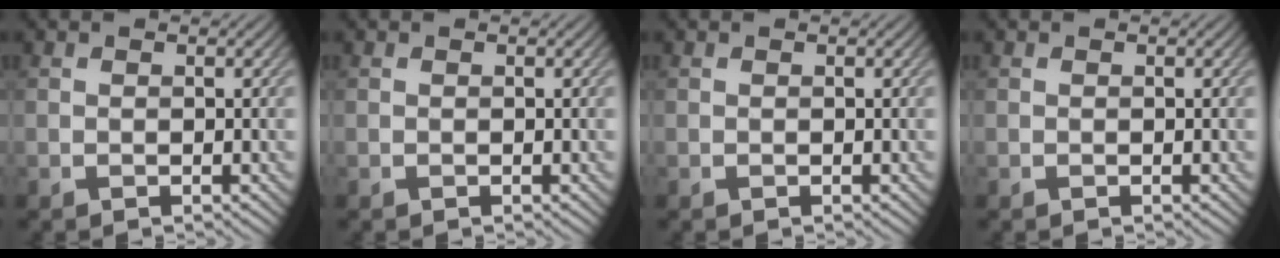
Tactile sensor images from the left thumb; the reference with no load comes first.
{"total": 0.0}
{"total": 0.0}
{"total": 0.0}